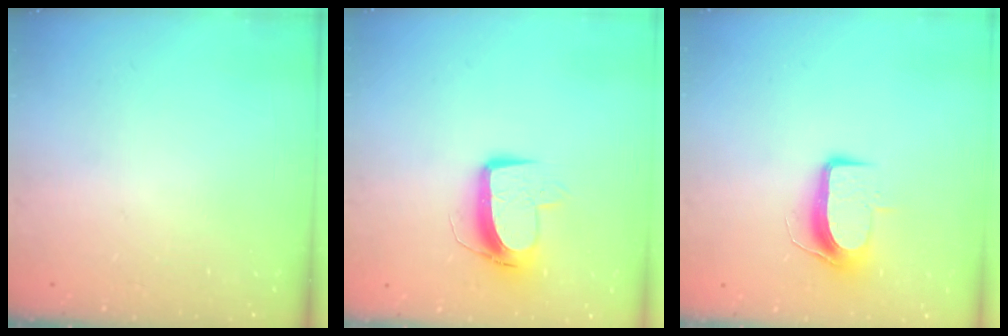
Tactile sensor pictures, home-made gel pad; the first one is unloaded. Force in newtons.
{"total": 10.3, "press": 10.2, "slide": 1.1}
{"total": 9.2, "press": 9.2, "slide": 0.7}